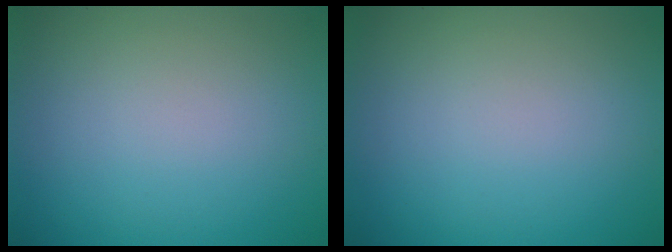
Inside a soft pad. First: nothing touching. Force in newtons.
{"total": 0.0}